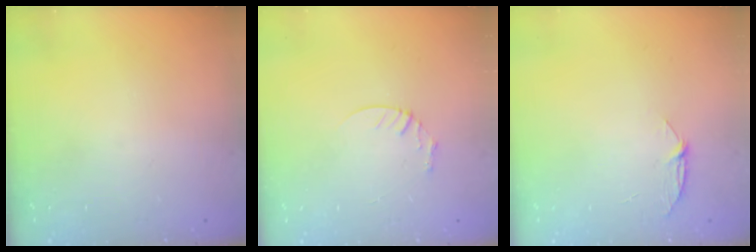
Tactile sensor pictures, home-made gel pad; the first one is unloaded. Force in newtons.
{"total": 3.6, "press": 3.6, "slide": 0.4}
{"total": 4.9, "press": 4.8, "slide": 0.6}